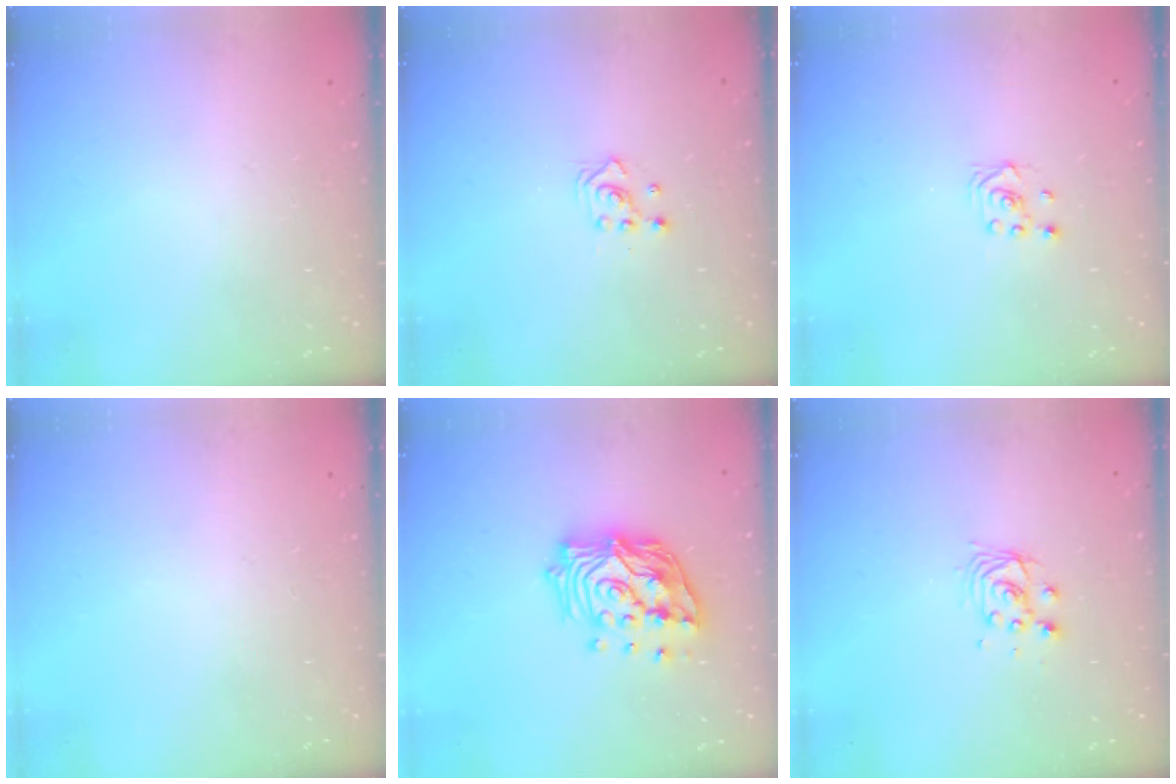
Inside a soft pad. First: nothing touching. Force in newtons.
{"total": 2.3, "press": 2.3, "slide": 0.3}
{"total": 1.6, "press": 1.4, "slide": 0.9}
{"total": 0.0}
{"total": 18.1, "press": 17.9, "slide": 2.6}
{"total": 5.3, "press": 5.3, "slide": 0.4}